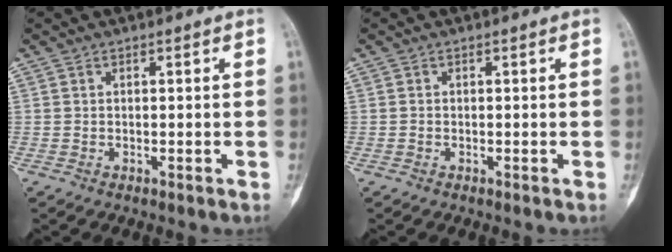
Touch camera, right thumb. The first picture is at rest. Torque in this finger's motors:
{"motor_torque": [0.00, -0.18, -0.42, -0.03, -0.03]}